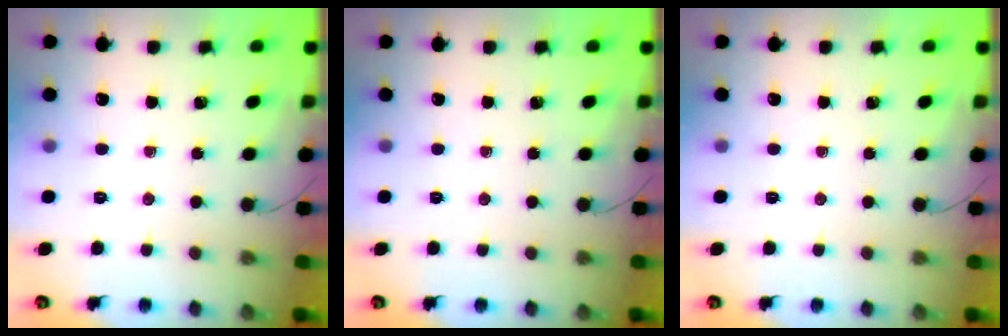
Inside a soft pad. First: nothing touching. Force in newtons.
{"total": 0.0}
{"total": 0.0}